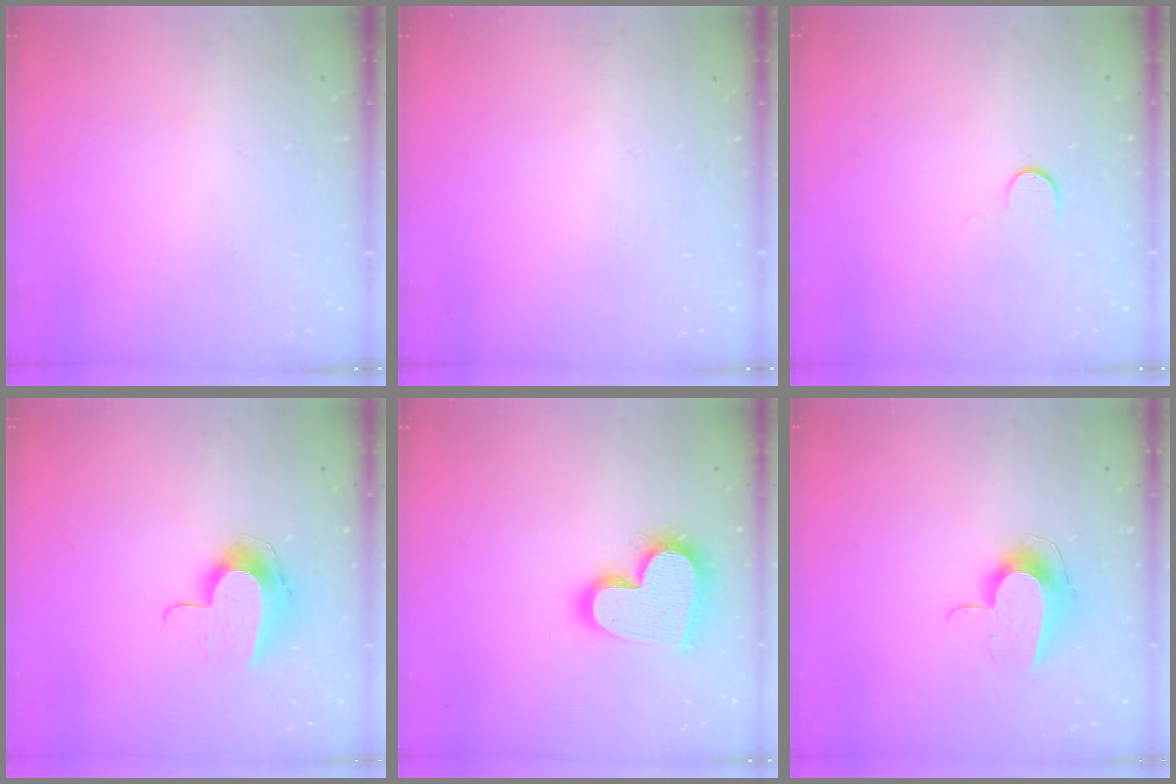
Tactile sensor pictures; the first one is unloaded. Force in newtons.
{"total": 0.0}
{"total": 4.6, "press": 4.6, "slide": 0.5}
{"total": 9.8, "press": 9.8, "slide": 0.2}
{"total": 18.3, "press": 18.3, "slide": 1.3}
{"total": 9.3, "press": 9.3, "slide": 0.3}